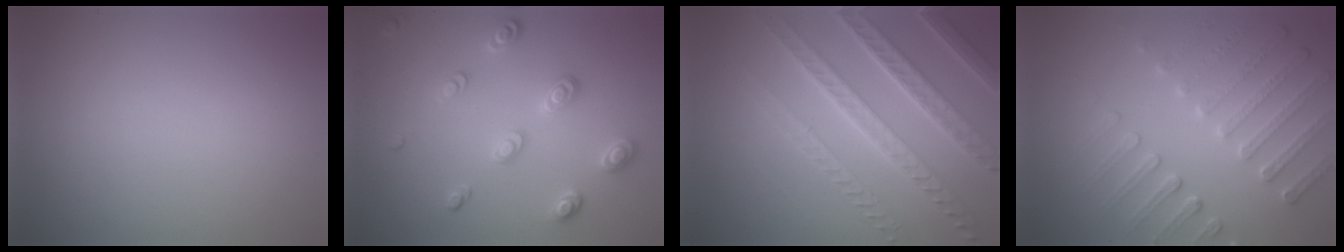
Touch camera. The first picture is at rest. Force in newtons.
{"total": 2.8, "press": 2.4, "slide": 1.4}
{"total": 7.7, "press": 5.4, "slide": 5.5}
{"total": 4.2, "press": 3.6, "slide": 2.1}